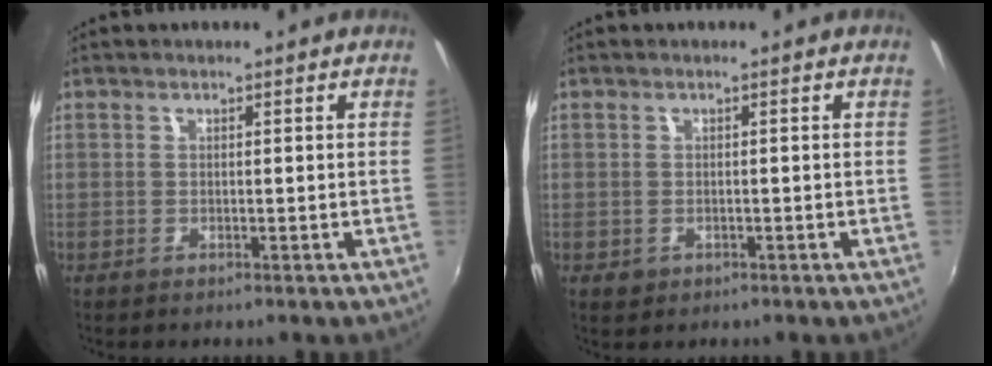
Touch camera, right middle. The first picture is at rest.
{"total": 1.2, "force": [-0.4, 1.0, 0.5], "torque": [-0.010, -0.004, -0.007]}